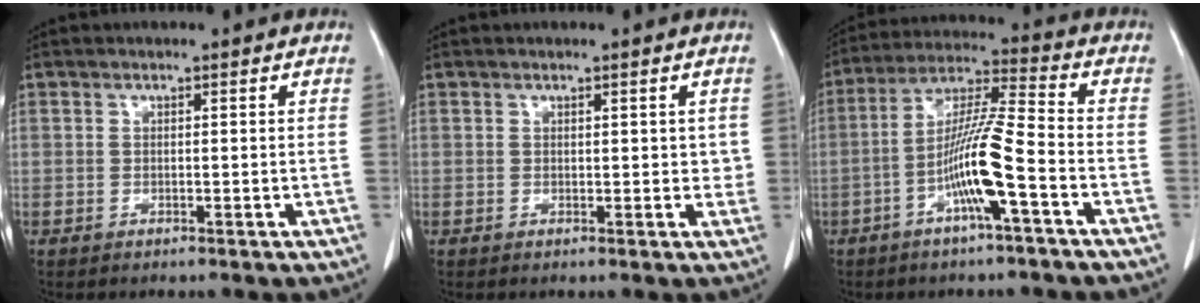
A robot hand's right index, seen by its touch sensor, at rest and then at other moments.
{"total": 3.2, "force": [1.1, 2.1, 2.2], "torque": [-0.008, -0.006, 0.011]}
{"total": 11.0, "force": [-4.1, -0.1, 10.2], "torque": [-0.200, 0.009, -0.080]}